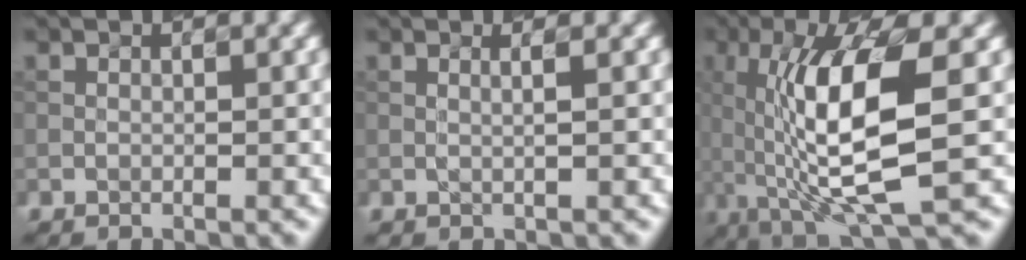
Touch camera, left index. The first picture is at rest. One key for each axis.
{"total": 1.5, "fx": 0.4, "fy": 0.6, "fz": 1.4, "tx": -0.013, "ty": 0.006, "tz": -0.008}
{"total": 10.1, "fx": -0.6, "fy": 2.7, "fz": 9.8, "tx": -0.172, "ty": 0.002, "tz": 0.002}